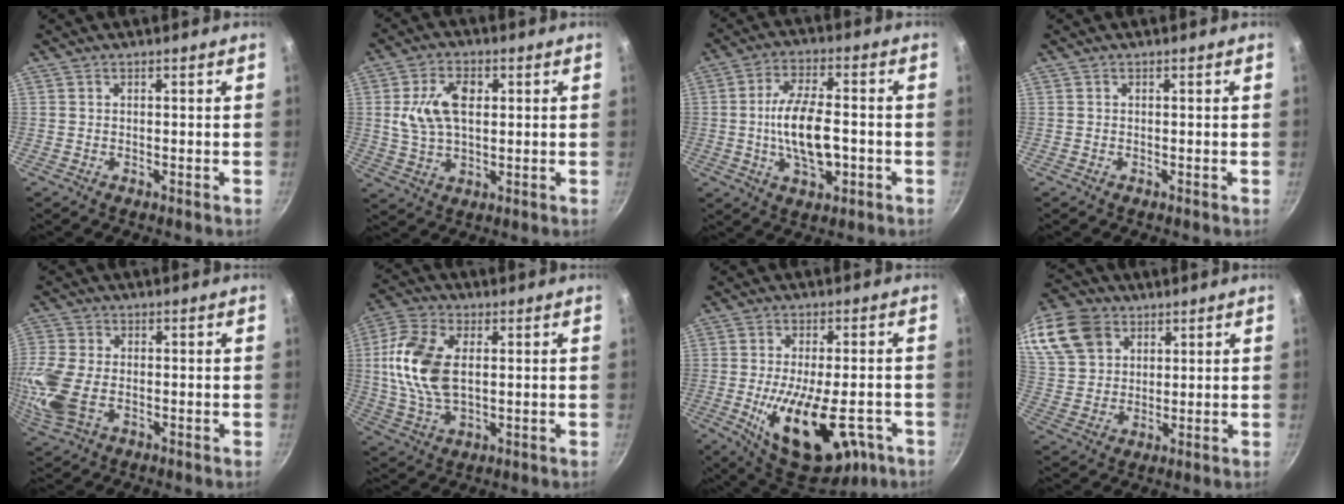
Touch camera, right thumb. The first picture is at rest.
{"total": 10.1, "force": [1.8, 6.2, 7.7], "torque": [-0.128, 0.004, 0.029]}
{"total": 12.2, "force": [-1.7, 5.7, 10.7], "torque": [-0.182, 0.020, -0.030]}
{"total": 0.0}
{"total": 10.3, "force": [-1.9, 6.4, 7.9], "torque": [-0.186, -0.006, -0.044]}
{"total": 14.0, "force": [1.6, 8.1, 11.3], "torque": [-0.220, 0.004, 0.027]}
{"total": 19.3, "force": [-6.7, 8.6, 16.0], "torque": [-0.222, 0.005, -0.089]}
{"total": 19.4, "force": [9.6, 14.3, 8.9], "torque": [-0.199, 0.012, 0.185]}